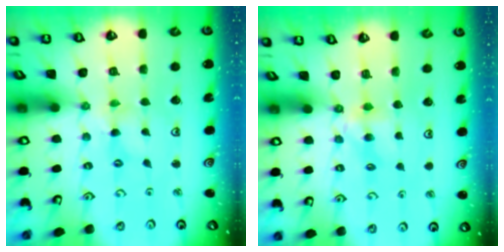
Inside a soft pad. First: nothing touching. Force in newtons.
{"total": 4.2, "press": 4.2, "slide": 0.6}